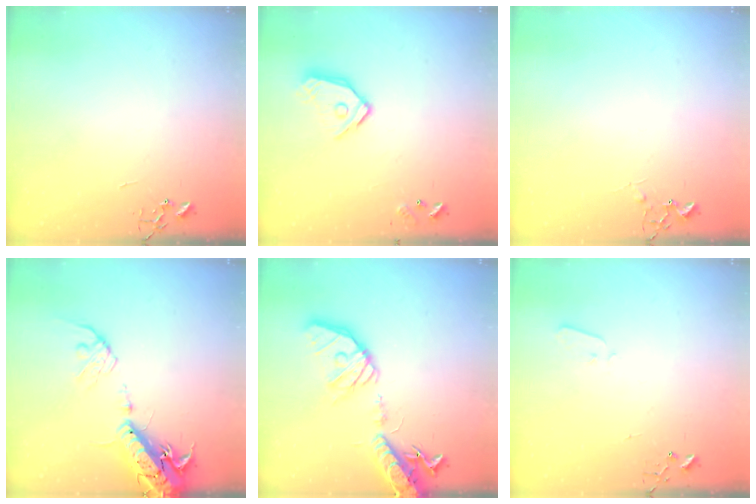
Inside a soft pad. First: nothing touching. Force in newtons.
{"total": 12.1, "press": 12.0, "slide": 1.5}
{"total": 5.4, "press": 5.3, "slide": 0.8}
{"total": 18.1, "press": 17.7, "slide": 3.8}
{"total": 22.7, "press": 22.4, "slide": 3.7}
{"total": 3.3, "press": 3.3, "slide": 0.4}